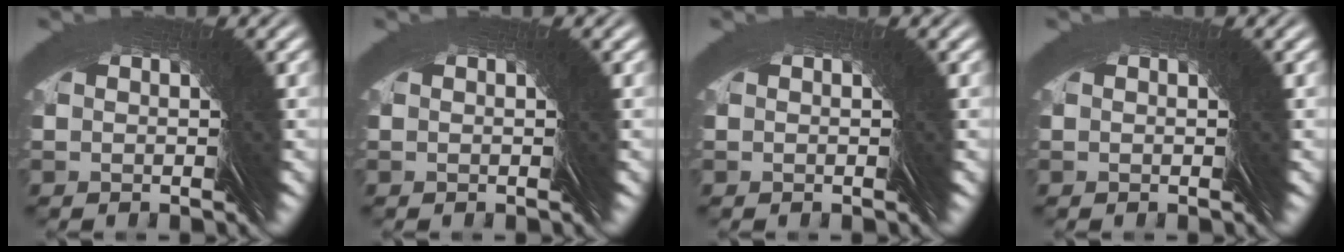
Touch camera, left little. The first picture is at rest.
{"total": 0.0}
{"total": 0.0}
{"total": 0.0}